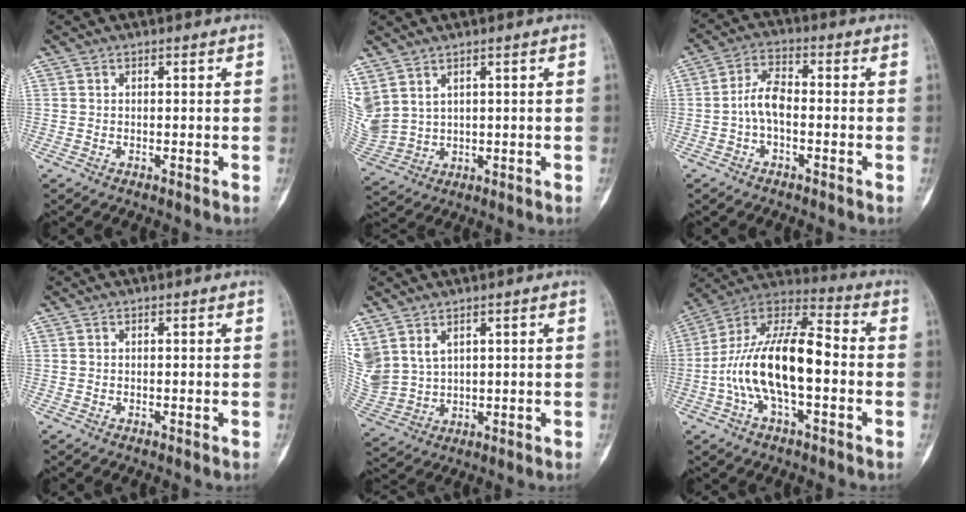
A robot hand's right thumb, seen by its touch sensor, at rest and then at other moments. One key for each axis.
{"total": 9.7, "fx": 4.6, "fy": 6.6, "fz": 5.4, "tx": -0.140, "ty": -0.011, "tz": 0.116}
{"total": 5.8, "fx": -1.2, "fy": 2.9, "fz": 4.8, "tx": -0.092, "ty": 0.023, "tz": -0.030}
{"total": 0.0}
{"total": 11.7, "fx": 5.4, "fy": 8.3, "fz": 6.2, "tx": -0.162, "ty": -0.004, "tz": 0.132}
{"total": 19.0, "fx": -2.7, "fy": 8.4, "fz": 16.8, "tx": -0.307, "ty": 0.051, "tz": -0.053}